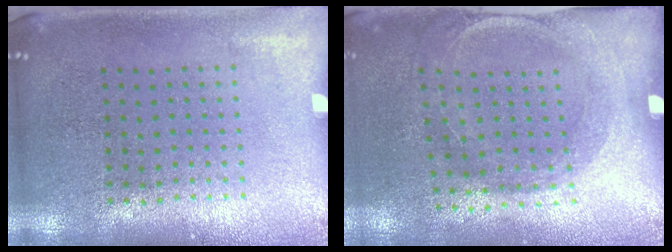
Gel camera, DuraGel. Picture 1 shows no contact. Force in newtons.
{"total": 1.7, "press": 1.3, "slide": 1.1}